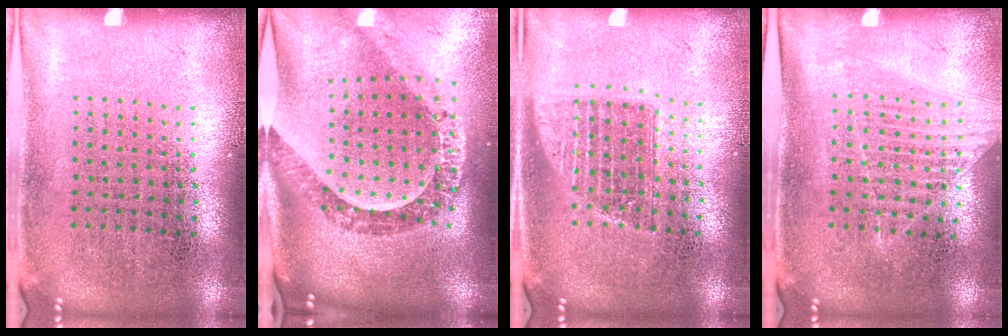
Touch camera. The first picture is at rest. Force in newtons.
{"total": 2.2, "press": 1.8, "slide": 1.3}
{"total": 1.2, "press": 1.0, "slide": 0.7}
{"total": 1.2, "press": 1.1, "slide": 0.4}